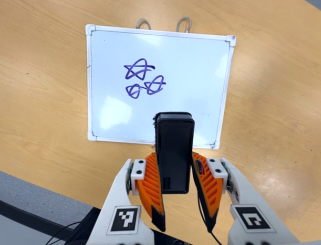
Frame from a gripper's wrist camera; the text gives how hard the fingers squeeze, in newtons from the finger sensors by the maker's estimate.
{"total": 4.6, "left": 3.2, "right": 5.9}